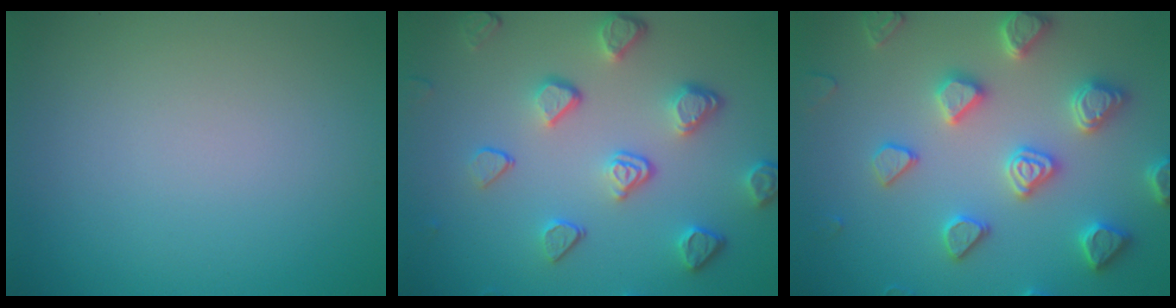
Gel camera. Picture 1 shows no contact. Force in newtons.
{"total": 4.8, "press": 3.7, "slide": 3.1}
{"total": 4.9, "press": 4.8, "slide": 0.7}